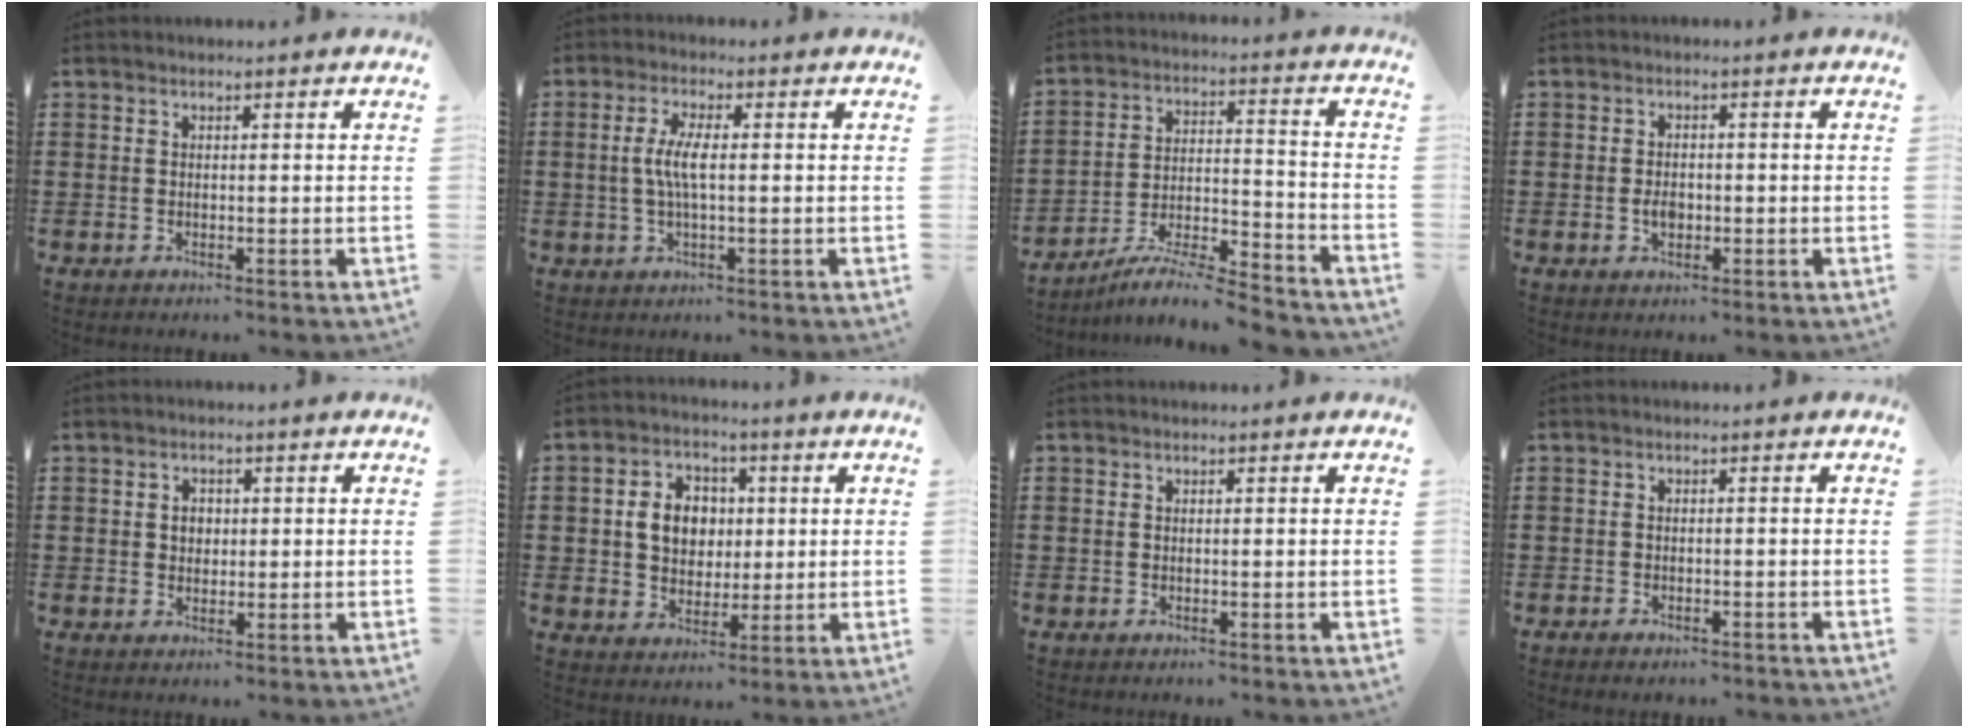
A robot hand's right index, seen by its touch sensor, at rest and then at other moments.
{"total": 4.6, "force": [-0.2, 1.1, 4.5], "torque": [-0.096, -0.003, -0.010]}
{"total": 7.6, "force": [-7.1, 0.2, 2.6], "torque": [-0.043, 0.002, -0.141]}
{"total": 2.8, "force": [-0.8, 1.2, 2.4], "torque": [-0.053, -0.005, -0.015]}
{"total": 2.0, "force": [0.2, 1.7, 1.1], "torque": [-0.026, 0.010, 0.003]}
{"total": 6.7, "force": [0.7, 5.7, 3.5], "torque": [-0.073, 0.014, 0.007]}
{"total": 0.0}
{"total": 1.0, "force": [-1.0, 0.3, 0.1], "torque": [-0.006, 0.001, -0.021]}